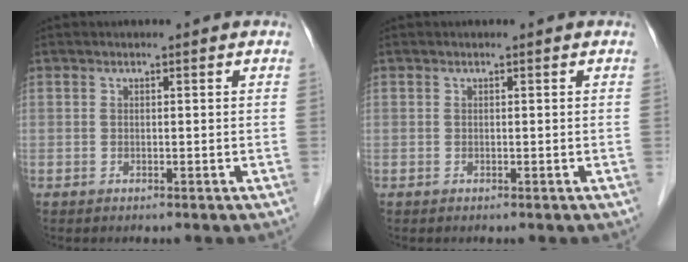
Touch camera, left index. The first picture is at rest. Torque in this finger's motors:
{"motor_torque": [0.00, 0.00, 0.00, 0.00]}